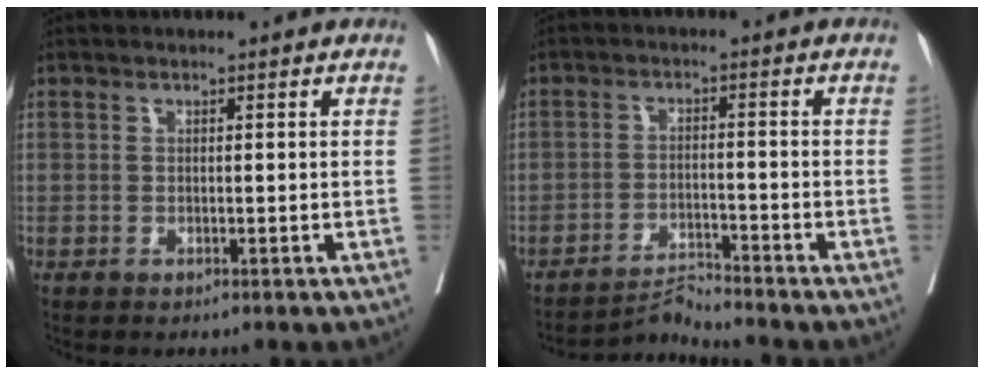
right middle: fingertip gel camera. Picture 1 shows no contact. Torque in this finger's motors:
{"motor_torque": [-0.60, -0.60, -0.32, -0.07]}